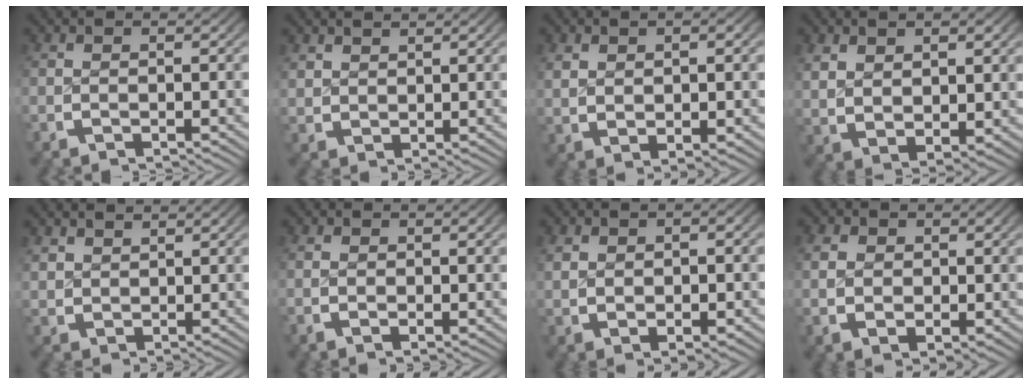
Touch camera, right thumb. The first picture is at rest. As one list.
[{"total": 2.0, "force": [1.9, 0.5, 0.2], "torque": [0.000, 0.004, 0.046]}, {"total": 3.2, "force": [1.1, 1.5, 2.6], "torque": [-0.044, 0.002, 0.029]}, {"total": 4.4, "force": [1.4, 2.7, 3.2], "torque": [-0.059, -0.010, 0.041]}, {"total": 2.4, "force": [2.1, 0.9, 0.4], "torque": [-0.005, 0.001, 0.051]}, {"total": 1.2, "force": [0.4, 0.5, 1.1], "torque": [-0.021, -0.004, 0.014]}, {"total": 3.1, "force": [0.6, 1.7, 2.6], "torque": [-0.047, -0.004, 0.020]}, {"total": 3.7, "force": [0.5, 2.8, 2.4], "torque": [-0.046, -0.016, 0.022]}]